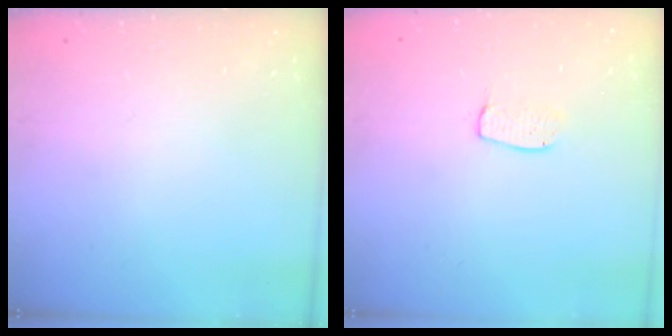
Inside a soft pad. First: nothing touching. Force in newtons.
{"total": 5.7, "press": 5.7, "slide": 0.4}